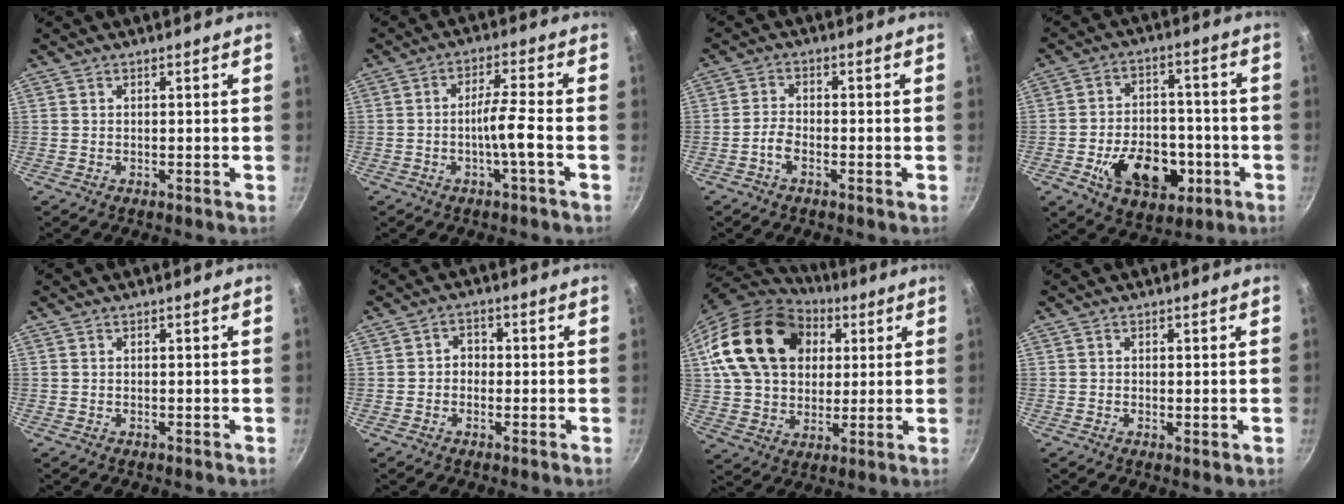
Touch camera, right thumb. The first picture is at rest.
{"total": 5.6, "force": [-1.9, 0.1, 5.3], "torque": [-0.100, 0.024, -0.036]}
{"total": 2.8, "force": [-1.7, 1.3, 1.9], "torque": [-0.045, 0.015, -0.039]}
{"total": 15.6, "force": [-5.0, 10.5, 10.4], "torque": [-0.123, 0.028, -0.067]}
{"total": 0.0}
{"total": 2.7, "force": [-0.4, 2.3, 1.3], "torque": [-0.003, 0.009, -0.010]}
{"total": 22.9, "force": [6.6, 17.1, 13.6], "torque": [-0.218, 0.011, 0.118]}
{"total": 0.8, "force": [0.1, 0.4, 0.7], "torque": [-0.011, -0.002, 0.000]}